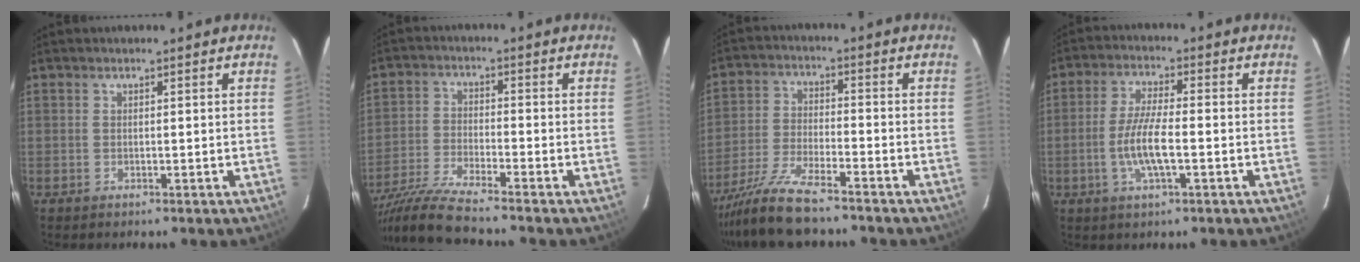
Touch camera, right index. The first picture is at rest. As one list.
[{"total": 10.9, "force": [-9.8, -1.1, 4.6], "torque": [-0.109, -0.018, -0.194]}, {"total": 10.9, "force": [-9.4, 1.3, 5.5], "torque": [-0.120, -0.015, -0.175]}, {"total": 7.6, "force": [-2.0, 1.6, 7.2], "torque": [-0.145, -0.004, -0.041]}]